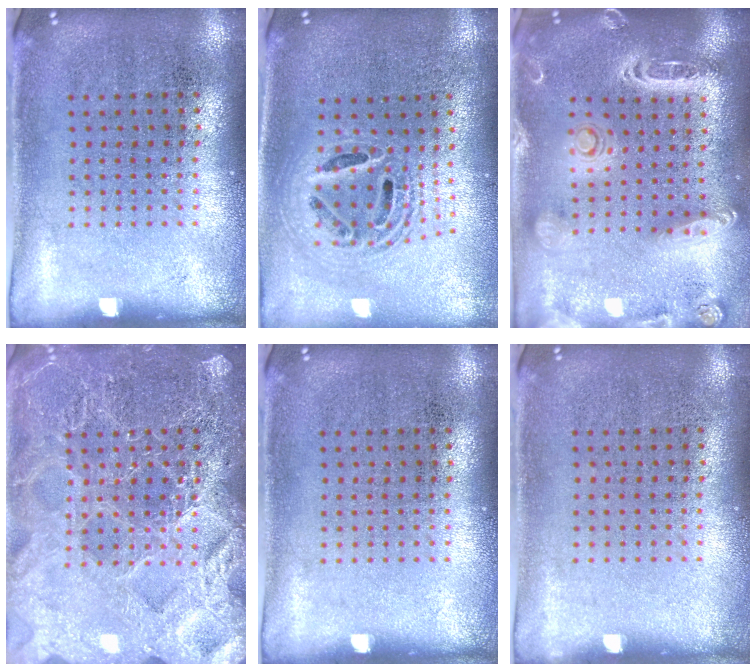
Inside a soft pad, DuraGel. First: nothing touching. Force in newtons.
{"total": 2.0, "press": 1.6, "slide": 1.2}
{"total": 2.5, "press": 2.2, "slide": 1.1}
{"total": 6.4, "press": 6.4, "slide": 0.8}
{"total": 0.0}
{"total": 0.0}